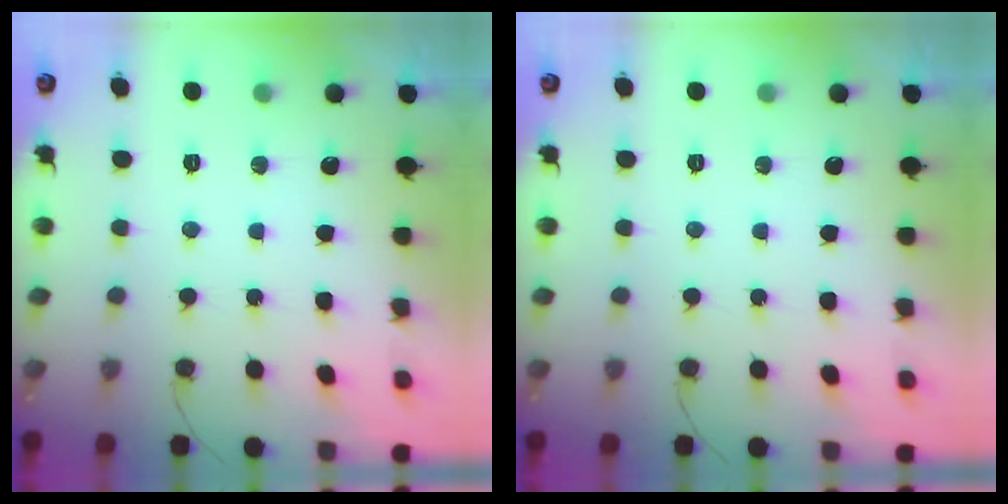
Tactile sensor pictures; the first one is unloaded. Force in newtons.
{"total": 0.0}